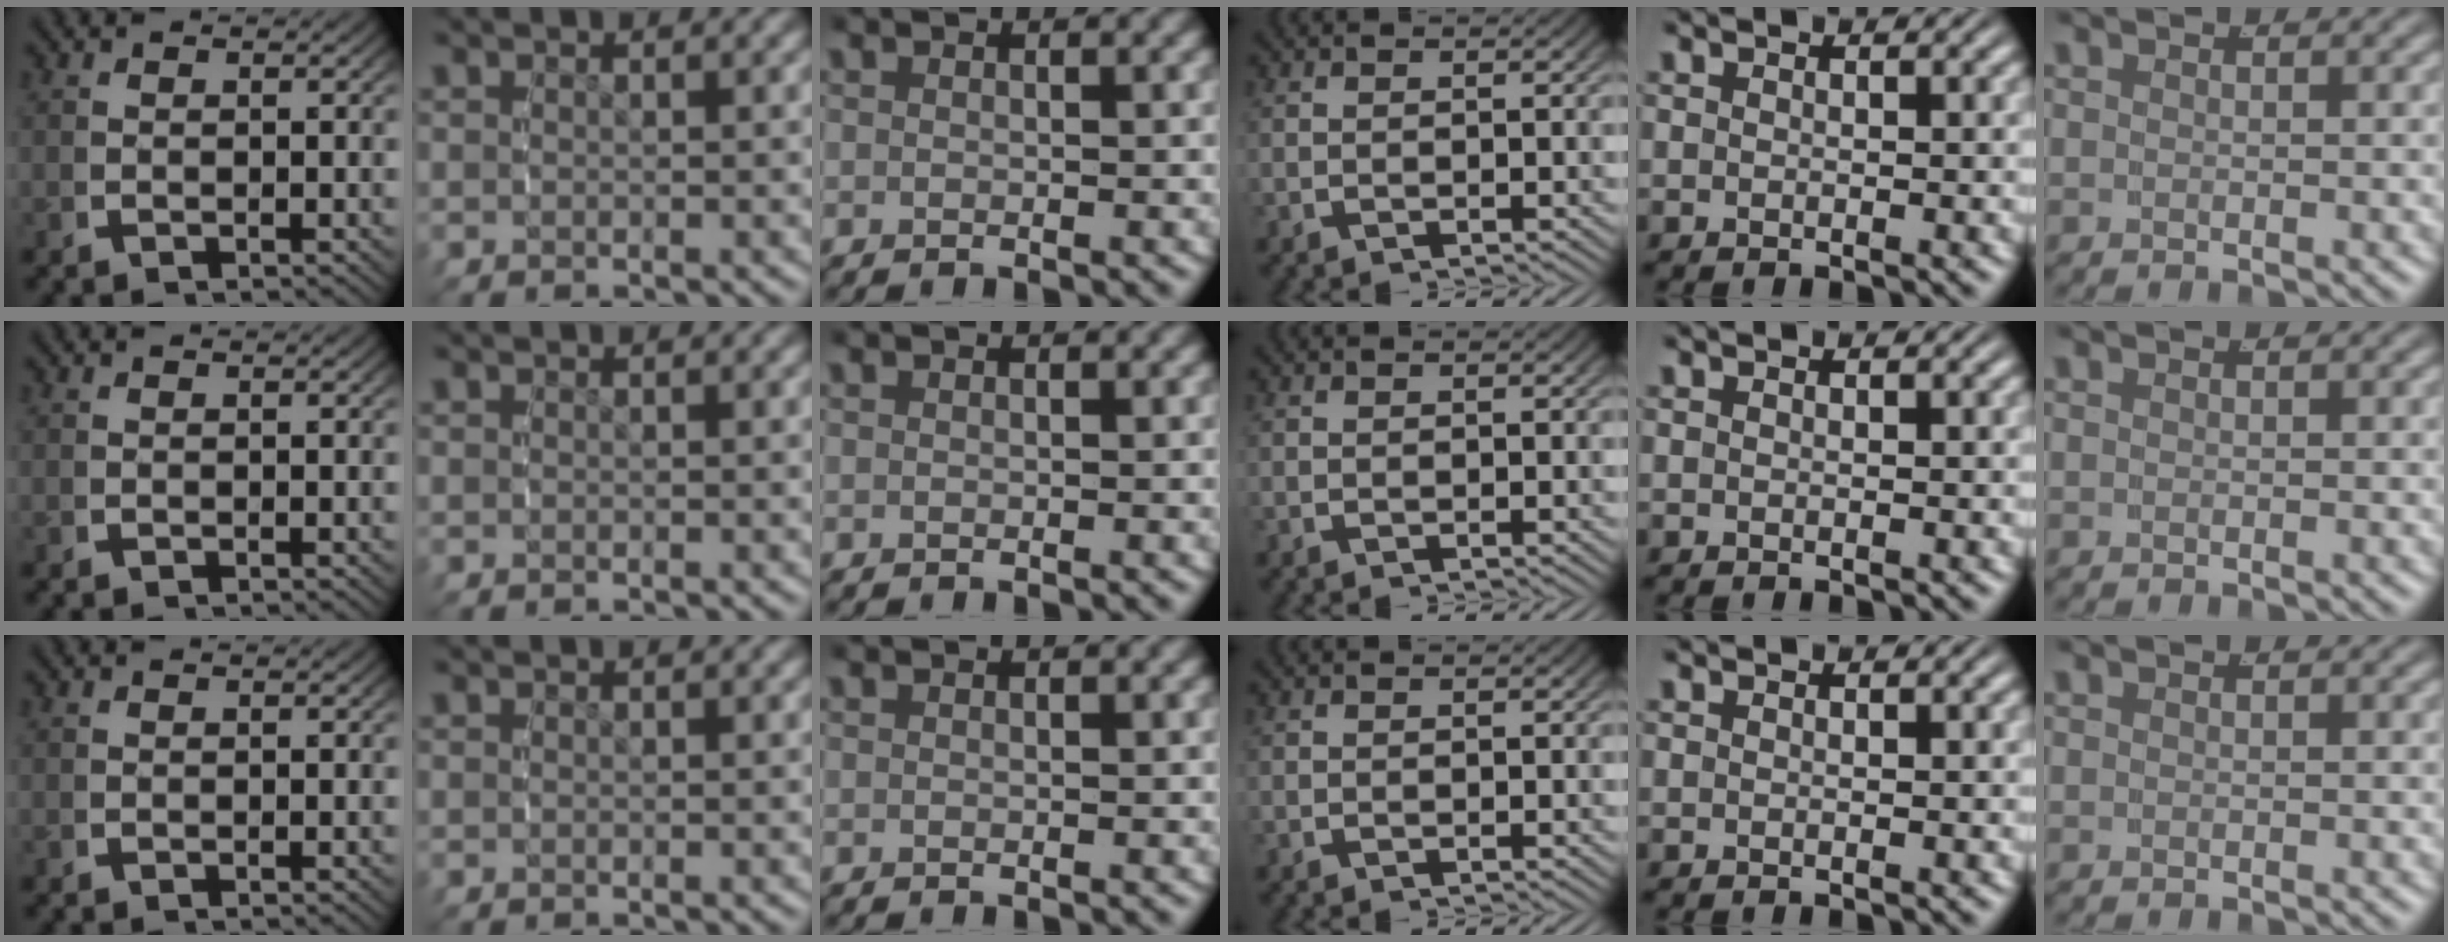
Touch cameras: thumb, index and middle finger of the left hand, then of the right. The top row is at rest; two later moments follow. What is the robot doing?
{"motion": "reach", "object": "sponge"}